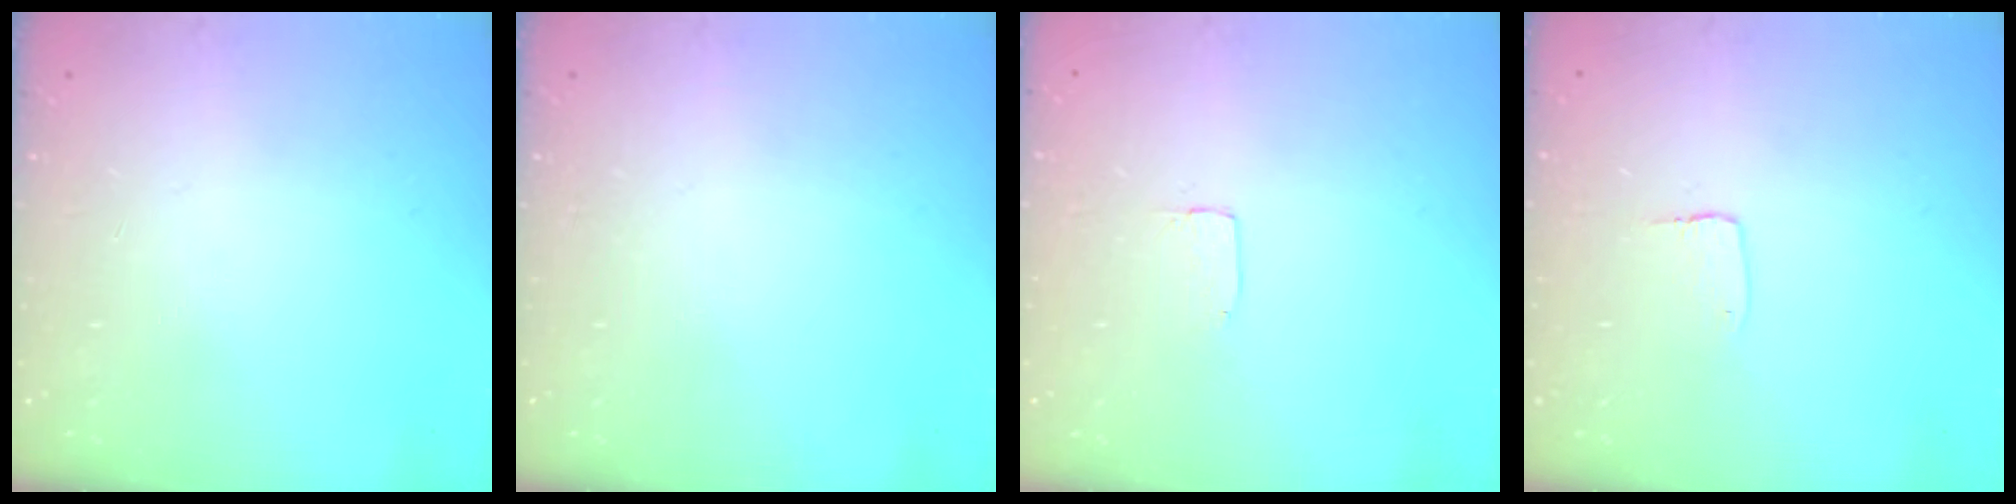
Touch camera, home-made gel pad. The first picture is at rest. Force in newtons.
{"total": 0.0}
{"total": 2.0, "press": 2.0, "slide": 0.0}
{"total": 3.1, "press": 3.1, "slide": 0.3}